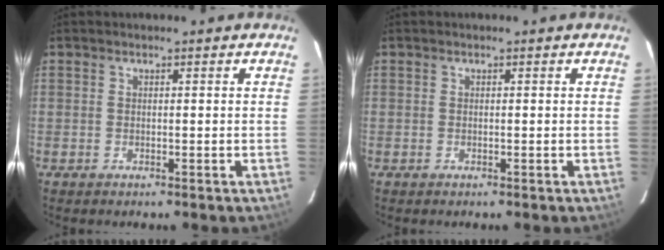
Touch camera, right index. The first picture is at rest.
{"total": 0.0}